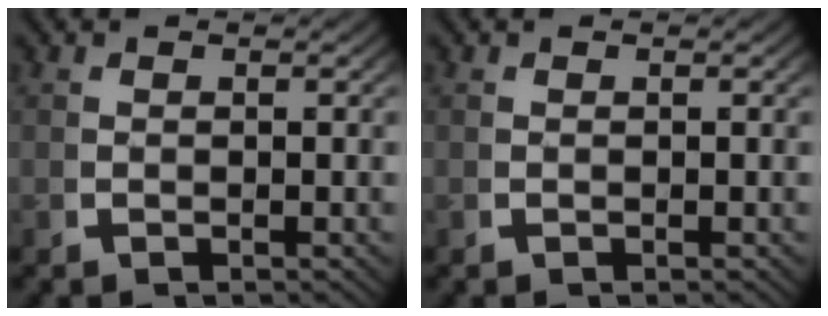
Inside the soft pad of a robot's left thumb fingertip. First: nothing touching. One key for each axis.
{"total": 0.0}